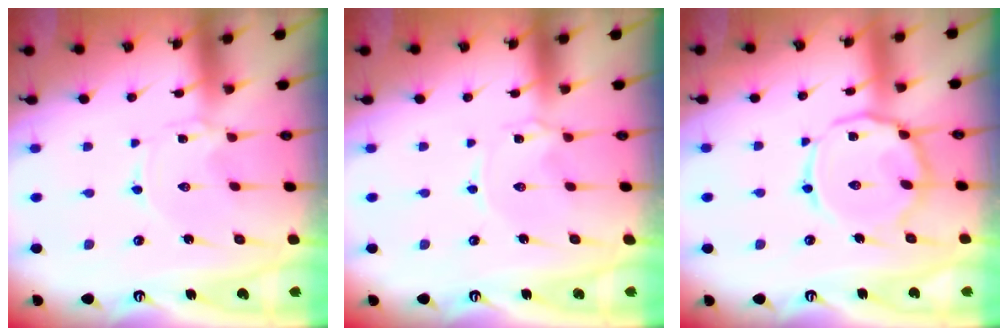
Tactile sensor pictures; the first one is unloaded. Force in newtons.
{"total": 0.5, "press": 0.5, "slide": 0.1}
{"total": 13.3, "press": 13.2, "slide": 1.1}